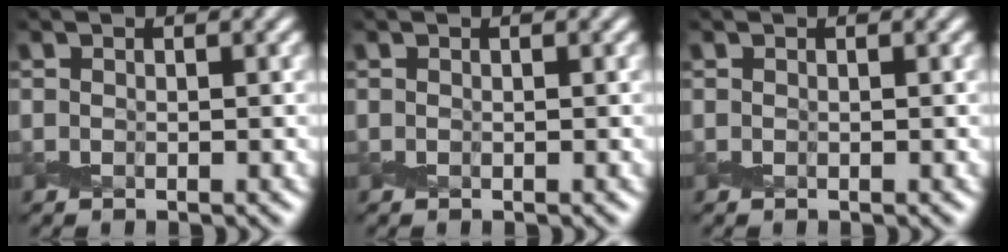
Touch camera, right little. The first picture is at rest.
{"total": 0.0}
{"total": 0.0}